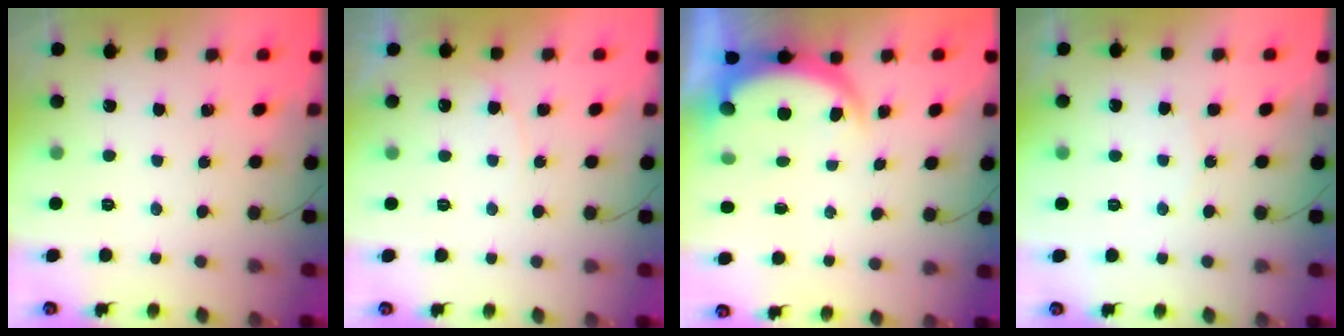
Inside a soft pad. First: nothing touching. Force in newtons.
{"total": 5.6, "press": 5.5, "slide": 0.4}
{"total": 5.8, "press": 5.8, "slide": 0.9}
{"total": 4.2, "press": 4.1, "slide": 0.5}